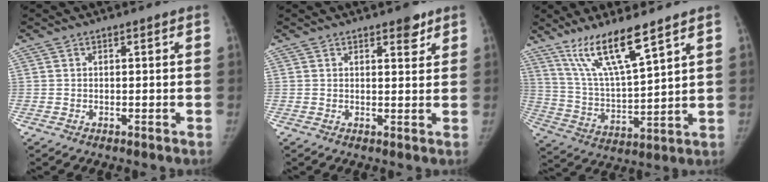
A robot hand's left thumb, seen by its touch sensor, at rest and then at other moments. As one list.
[{"total": 3.0, "force": [2.1, 1.3, 1.8], "torque": [-0.009, -0.011, 0.027]}, {"total": 13.4, "force": [9.2, 2.0, 9.5], "torque": [-0.171, -0.052, 0.191]}]